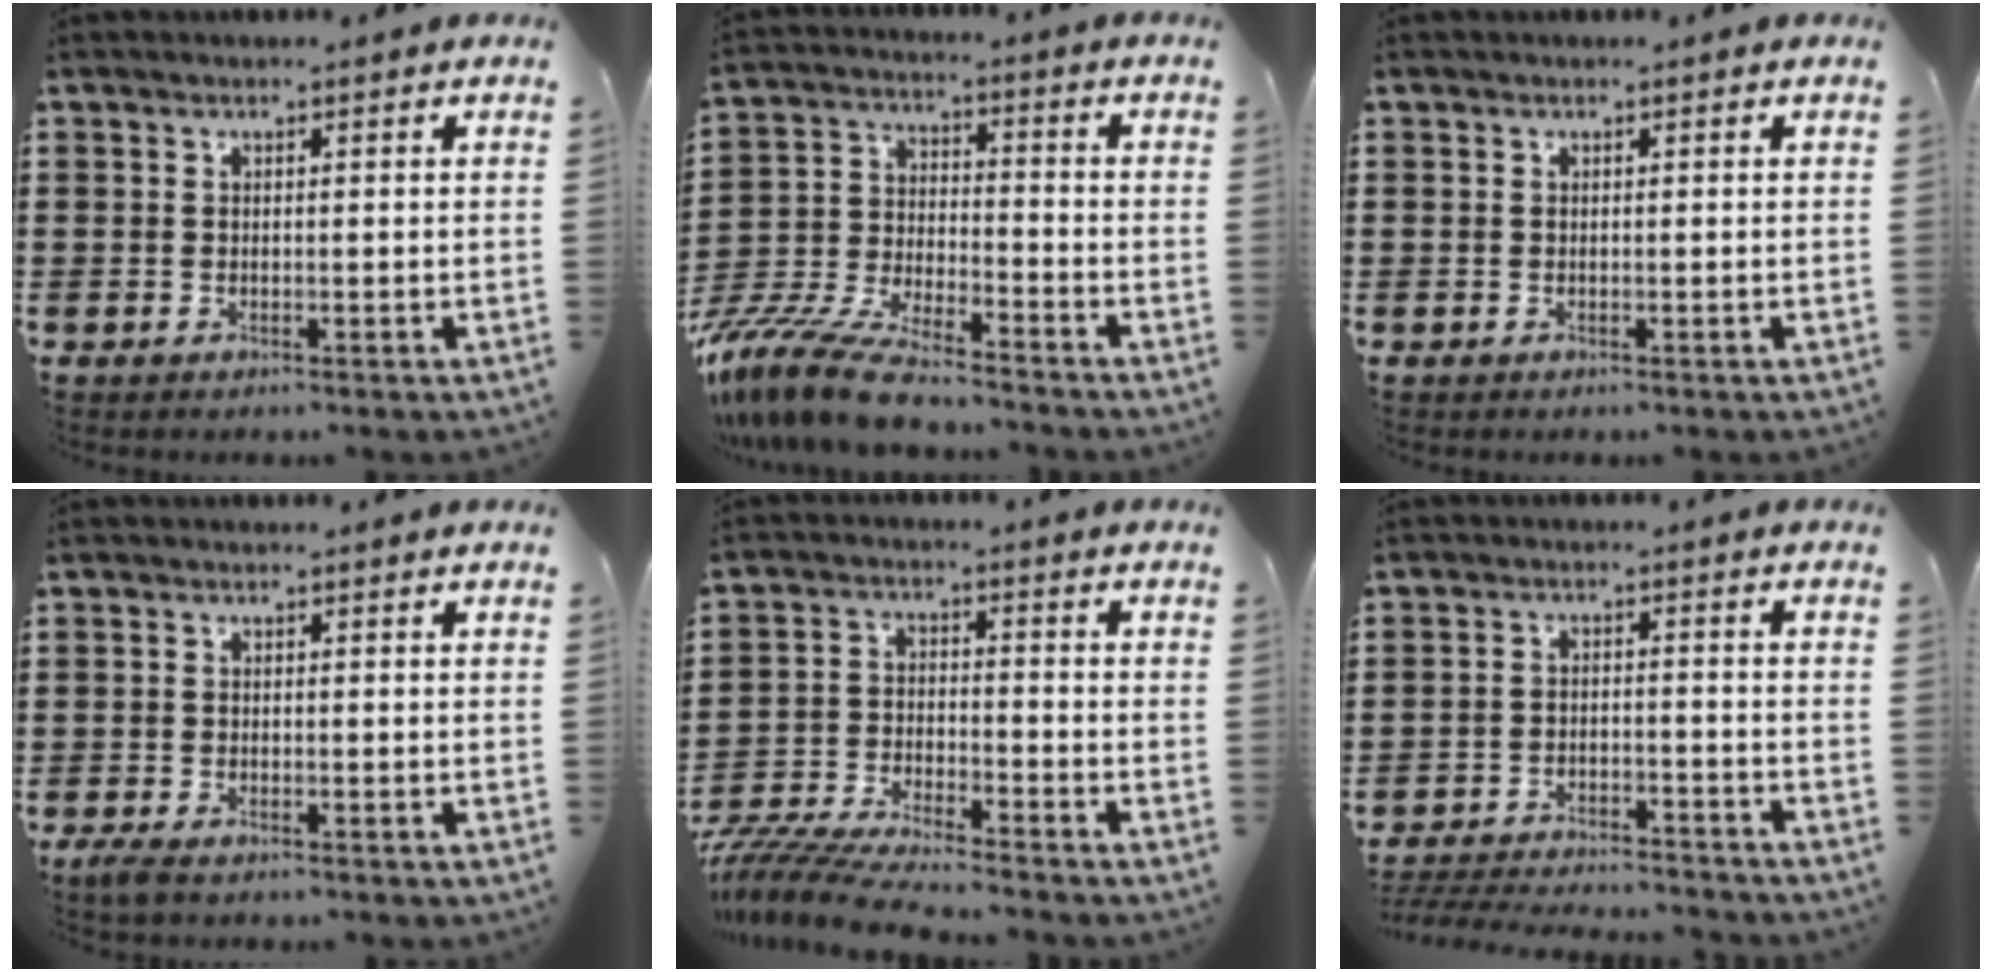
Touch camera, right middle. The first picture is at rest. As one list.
[{"total": 10.1, "force": [-9.3, 0.9, 3.8], "torque": [-0.092, 0.006, -0.190]}, {"total": 0.0}, {"total": 1.5, "force": [-1.2, 0.2, 1.0], "torque": [-0.026, -0.006, -0.023]}, {"total": 6.6, "force": [-6.4, 0.1, 1.6], "torque": [-0.047, -0.009, -0.132]}, {"total": 4.5, "force": [-4.4, 0.2, 0.7], "torque": [-0.019, 0.001, -0.094]}]